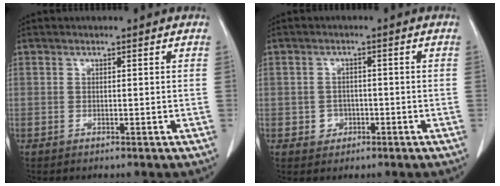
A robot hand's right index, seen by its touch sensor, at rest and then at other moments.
{"total": 2.5, "force": [-0.9, 2.3, 0.7], "torque": [-0.010, 0.006, -0.008]}